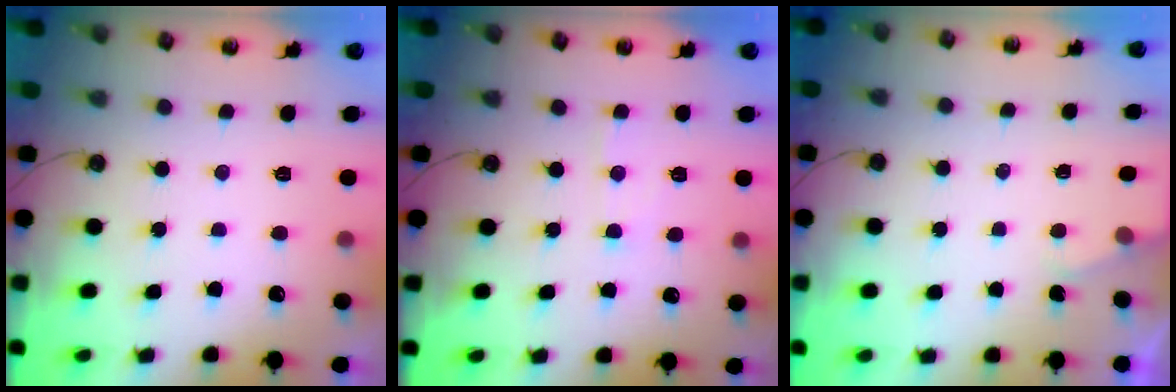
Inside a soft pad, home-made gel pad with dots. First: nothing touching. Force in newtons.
{"total": 5.9, "press": 5.9, "slide": 0.7}
{"total": 1.8, "press": 1.8, "slide": 0.3}